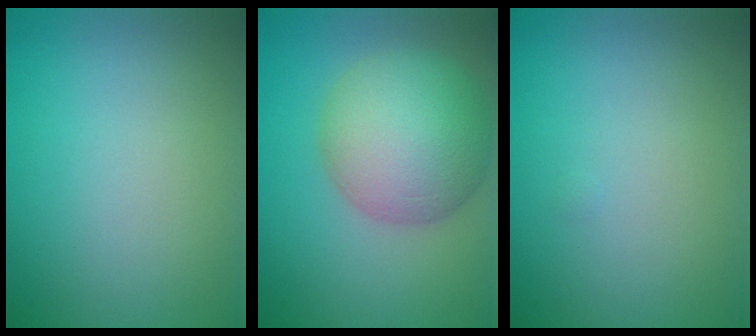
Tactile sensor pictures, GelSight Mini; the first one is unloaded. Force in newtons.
{"total": 8.7, "press": 8.7, "slide": 0.4}
{"total": 0.0}